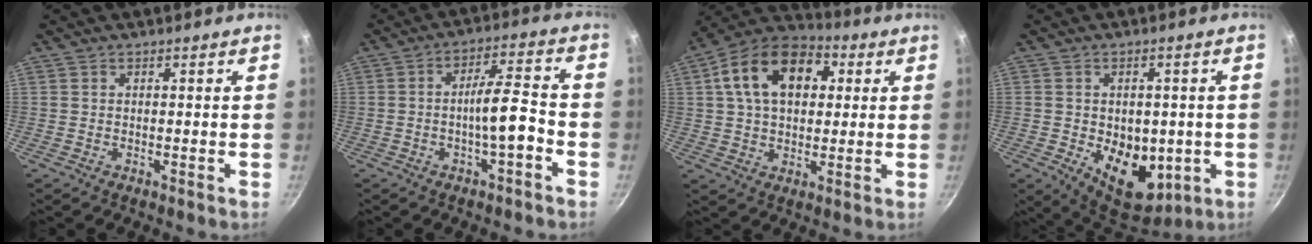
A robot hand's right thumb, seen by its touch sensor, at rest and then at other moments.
{"total": 7.8, "force": [-2.8, 1.7, 7.1], "torque": [-0.112, 0.039, -0.044]}
{"total": 17.4, "force": [4.6, 11.6, 12.1], "torque": [-0.181, 0.021, 0.060]}
{"total": 13.7, "force": [-2.5, 9.2, 9.8], "torque": [-0.094, -0.015, -0.016]}